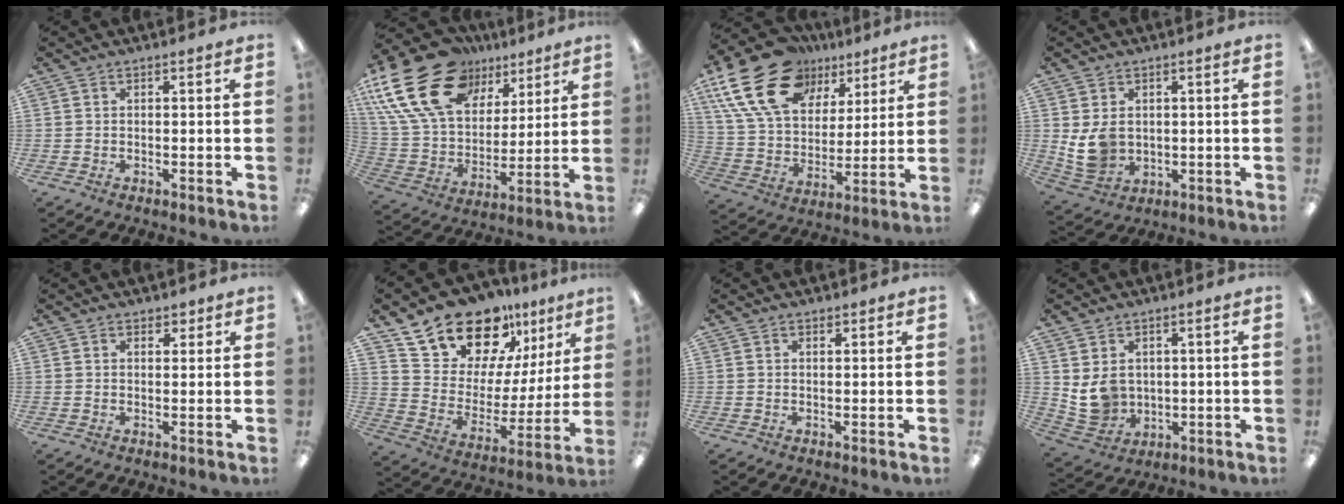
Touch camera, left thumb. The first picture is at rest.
{"total": 25.6, "force": [13.1, 16.7, 14.4], "torque": [-0.289, -0.059, 0.246]}
{"total": 23.0, "force": [12.4, 14.6, 12.7], "torque": [-0.241, -0.048, 0.225]}
{"total": 7.5, "force": [1.2, 6.0, 4.4], "torque": [-0.096, 0.000, 0.022]}
{"total": 1.9, "force": [1.4, 1.2, 0.3], "torque": [0.009, -0.004, 0.022]}
{"total": 19.8, "force": [15.8, 10.1, 6.5], "torque": [-0.120, -0.117, 0.286]}
{"total": 0.8, "force": [0.7, 0.5, 0.1], "torque": [0.006, -0.002, 0.011]}
{"total": 7.7, "force": [2.0, 6.7, 3.3], "torque": [-0.071, -0.008, 0.042]}